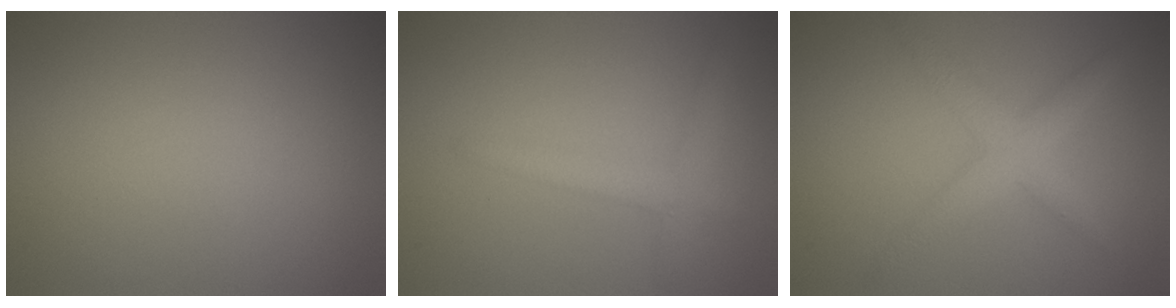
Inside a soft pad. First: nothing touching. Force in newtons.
{"total": 2.1, "press": 2.1, "slide": 0.1}
{"total": 2.4, "press": 2.4, "slide": 0.1}